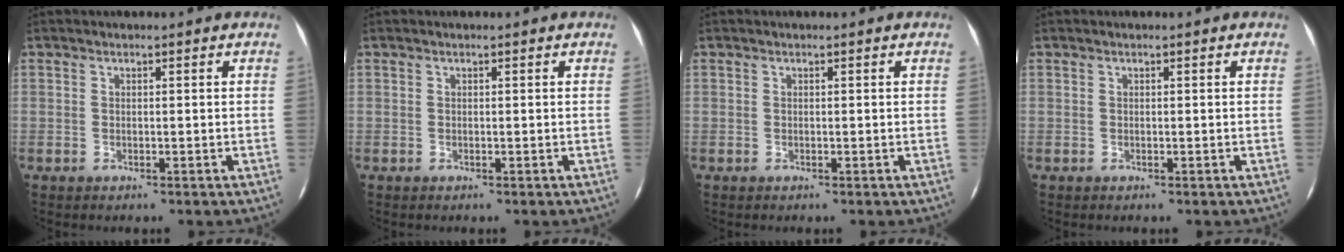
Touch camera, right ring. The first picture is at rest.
{"total": 0.0}
{"total": 0.0}
{"total": 0.0}